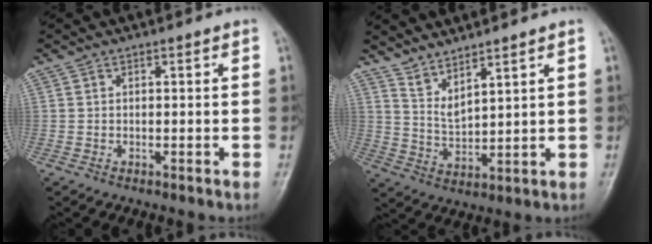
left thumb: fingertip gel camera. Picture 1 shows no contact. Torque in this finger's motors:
{"motor_torque": [0.13, -0.44, 0.08, -0.24, 0.03]}